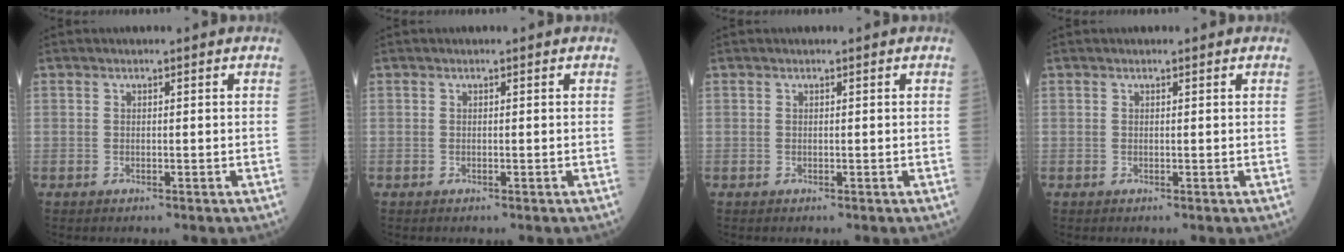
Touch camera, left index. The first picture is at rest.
{"total": 0.0}
{"total": 0.0}
{"total": 0.0}